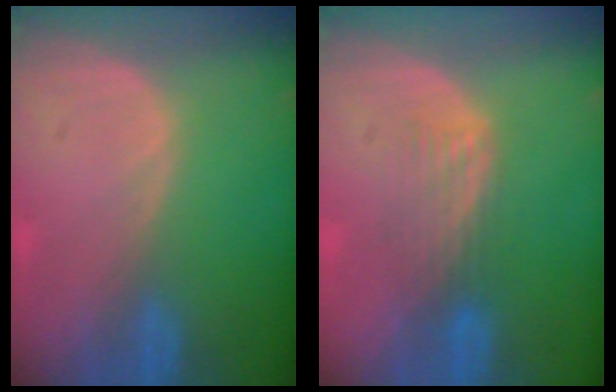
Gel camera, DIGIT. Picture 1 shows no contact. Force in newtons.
{"total": 4.2, "press": 3.4, "slide": 2.5}